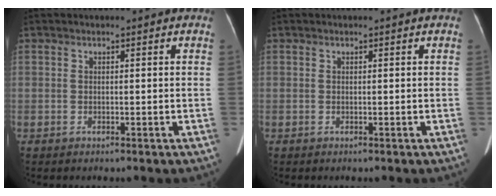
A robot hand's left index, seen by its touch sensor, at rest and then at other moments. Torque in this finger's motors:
{"motor_torque": [0.04, 0.04, 0.05, 0.01]}